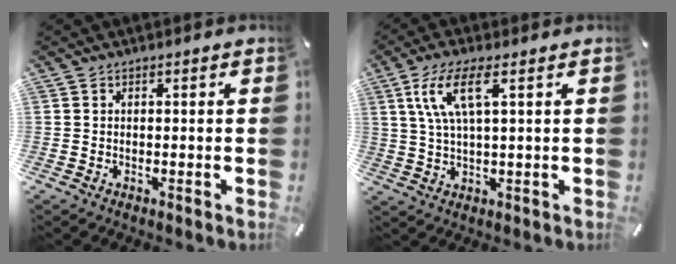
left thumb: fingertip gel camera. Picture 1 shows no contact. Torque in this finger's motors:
{"motor_torque": [1.41, 1.75, 0.93, -0.88, 0.46]}